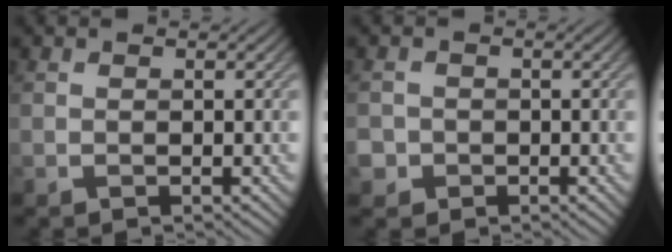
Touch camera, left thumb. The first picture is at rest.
{"total": 2.6, "force": [-1.1, 2.4, 0.3], "torque": [-0.007, 0.001, -0.029]}